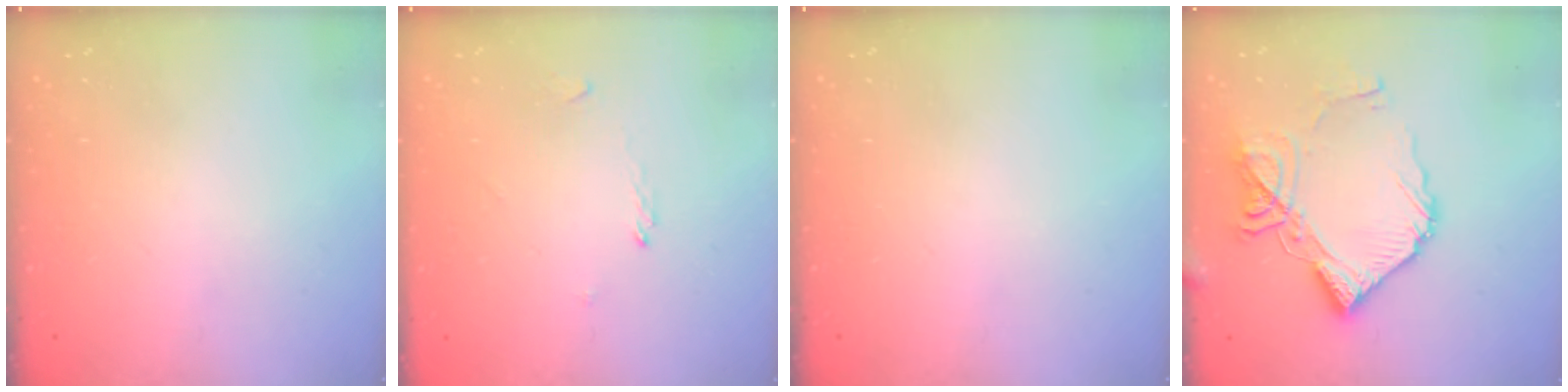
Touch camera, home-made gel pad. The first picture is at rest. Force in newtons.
{"total": 1.2, "press": 1.1, "slide": 0.3}
{"total": 0.0}
{"total": 16.5, "press": 16.4, "slide": 1.7}